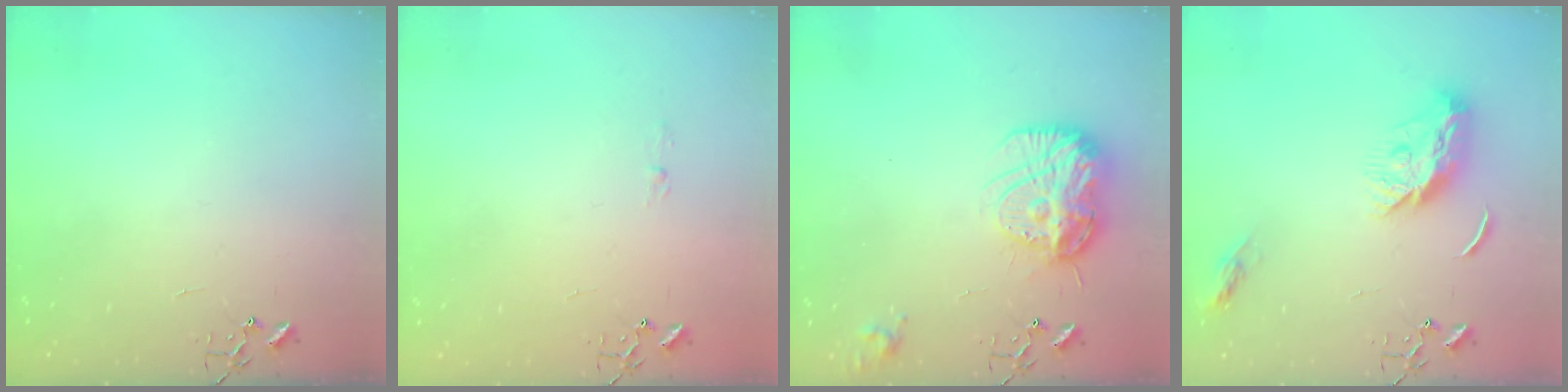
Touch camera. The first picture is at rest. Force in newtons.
{"total": 2.9, "press": 2.9, "slide": 0.4}
{"total": 15.6, "press": 15.6, "slide": 1.5}
{"total": 11.5, "press": 11.5, "slide": 0.2}